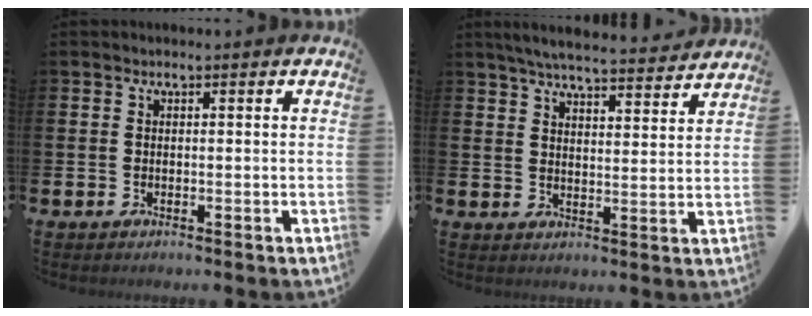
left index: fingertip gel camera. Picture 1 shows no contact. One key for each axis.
{"total": 6.1, "fx": 5.9, "fy": 0.4, "fz": 1.5, "tx": -0.034, "ty": -0.041, "tz": 0.101}